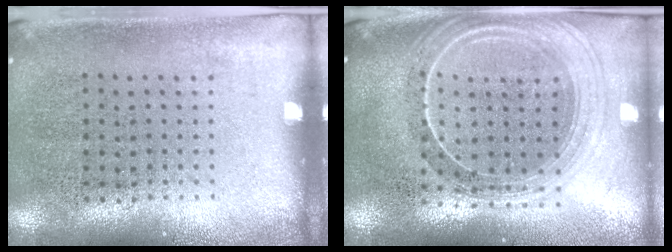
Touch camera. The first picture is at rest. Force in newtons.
{"total": 2.2, "press": 2.0, "slide": 1.1}